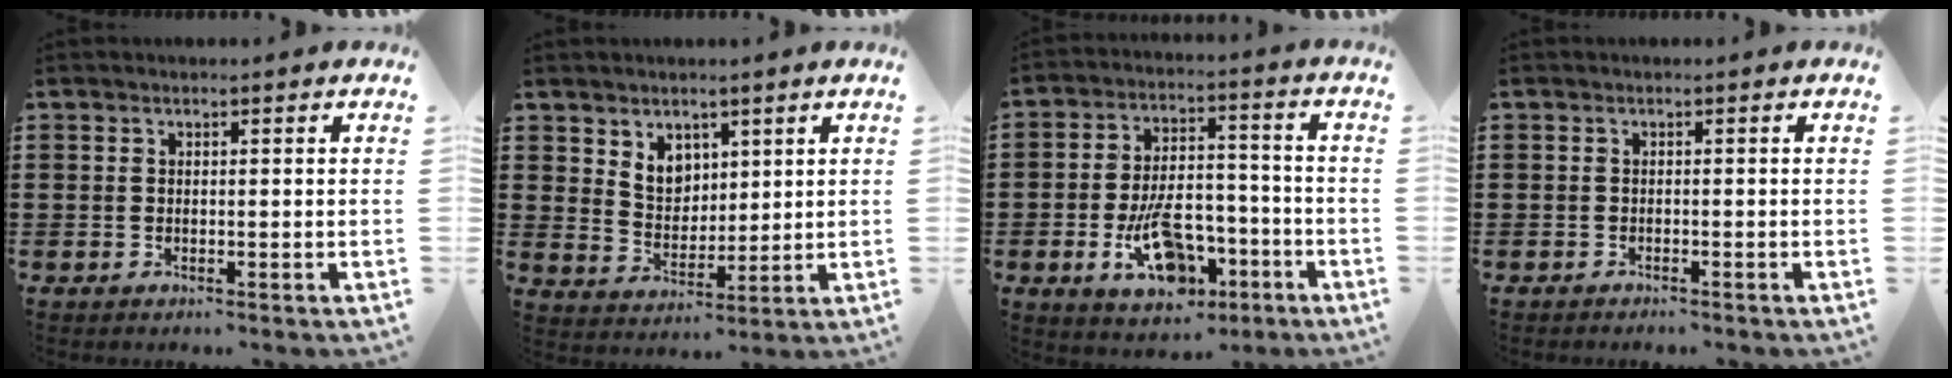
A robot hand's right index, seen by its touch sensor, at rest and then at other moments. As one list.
[{"total": 5.3, "force": [3.2, 3.8, 1.8], "torque": [-0.051, 0.008, 0.061]}, {"total": 11.3, "force": [-4.6, 6.2, 8.2], "torque": [-0.140, 0.003, -0.084]}, {"total": 0.5, "force": [-0.5, 0.0, 0.1], "torque": [-0.003, -0.002, -0.010]}]